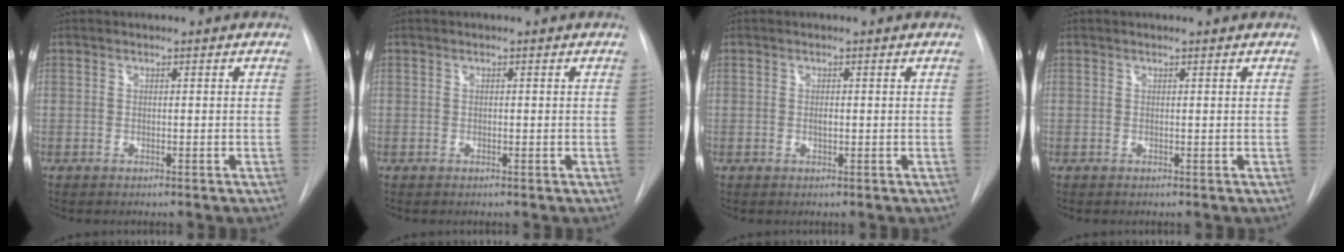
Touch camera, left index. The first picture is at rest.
{"total": 0.0}
{"total": 0.6, "force": [0.0, 0.2, 0.6], "torque": [-0.010, -0.002, -0.003]}
{"total": 0.6, "force": [0.6, -0.1, 0.1], "torque": [-0.008, 0.001, 0.007]}